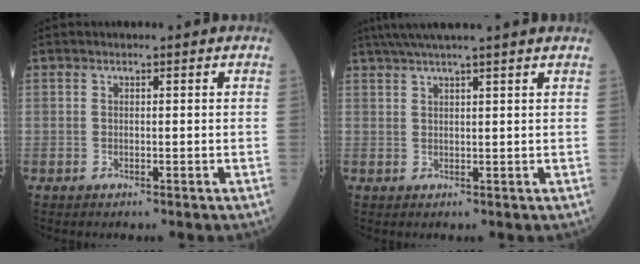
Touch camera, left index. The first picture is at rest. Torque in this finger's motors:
{"motor_torque": [-0.02, -0.33, 0.10, 0.10]}